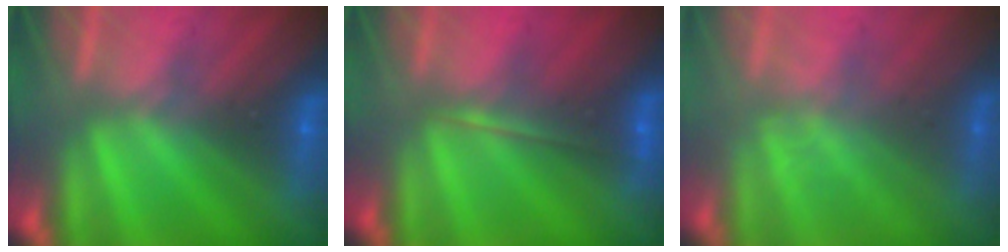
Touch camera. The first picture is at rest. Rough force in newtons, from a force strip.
{"total": 1.8}
{"total": 1.7}